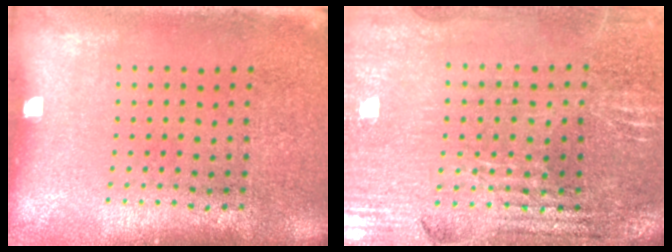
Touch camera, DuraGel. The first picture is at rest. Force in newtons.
{"total": 2.9, "press": 2.8, "slide": 0.5}